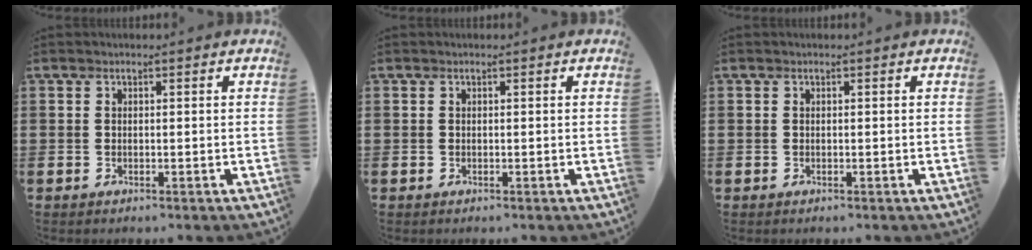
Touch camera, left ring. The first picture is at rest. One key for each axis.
{"total": 0.0}
{"total": 0.0}